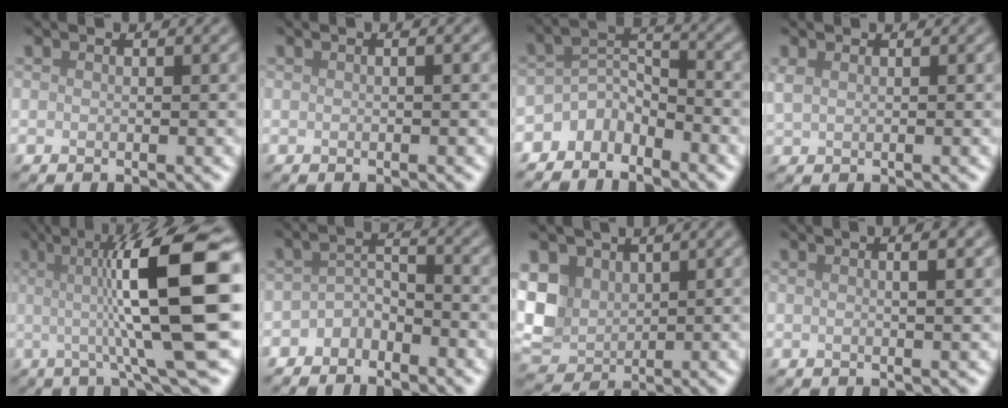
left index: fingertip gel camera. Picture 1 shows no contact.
{"total": 0.8, "force": [0.1, 0.0, 0.8], "torque": [-0.015, 0.003, -0.001]}
{"total": 3.3, "force": [-2.7, 1.5, 1.2], "torque": [-0.022, 0.003, -0.061]}
{"total": 0.8, "force": [0.4, 0.3, 0.6], "torque": [-0.018, 0.001, 0.011]}
{"total": 13.3, "force": [1.3, 2.7, 13.0], "torque": [-0.169, 0.014, 0.016]}
{"total": 2.5, "force": [-2.0, 1.1, 1.0], "torque": [-0.022, 0.012, -0.043]}
{"total": 5.1, "force": [1.1, 4.2, 2.8], "torque": [-0.069, 0.002, 0.015]}
{"total": 2.8, "force": [0.9, 0.9, 2.6], "torque": [-0.019, 0.005, -0.003]}